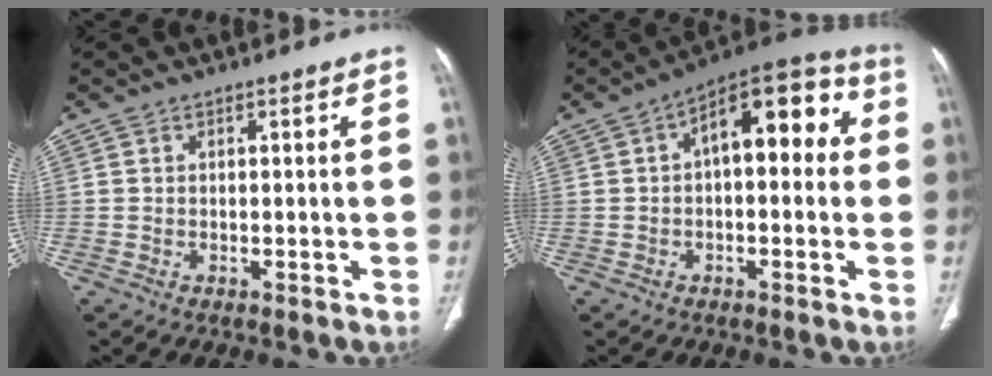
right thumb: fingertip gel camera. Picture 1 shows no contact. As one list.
[{"total": 14.4, "force": [2.2, 7.2, 12.2], "torque": [-0.134, 0.046, 0.023]}]